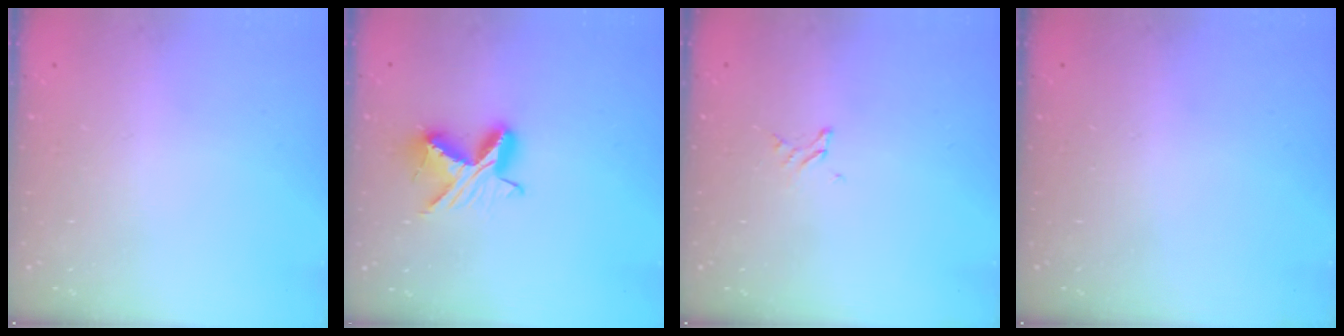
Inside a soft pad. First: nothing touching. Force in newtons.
{"total": 9.2, "press": 9.2, "slide": 0.4}
{"total": 1.2, "press": 1.2, "slide": 0.1}
{"total": 0.0}